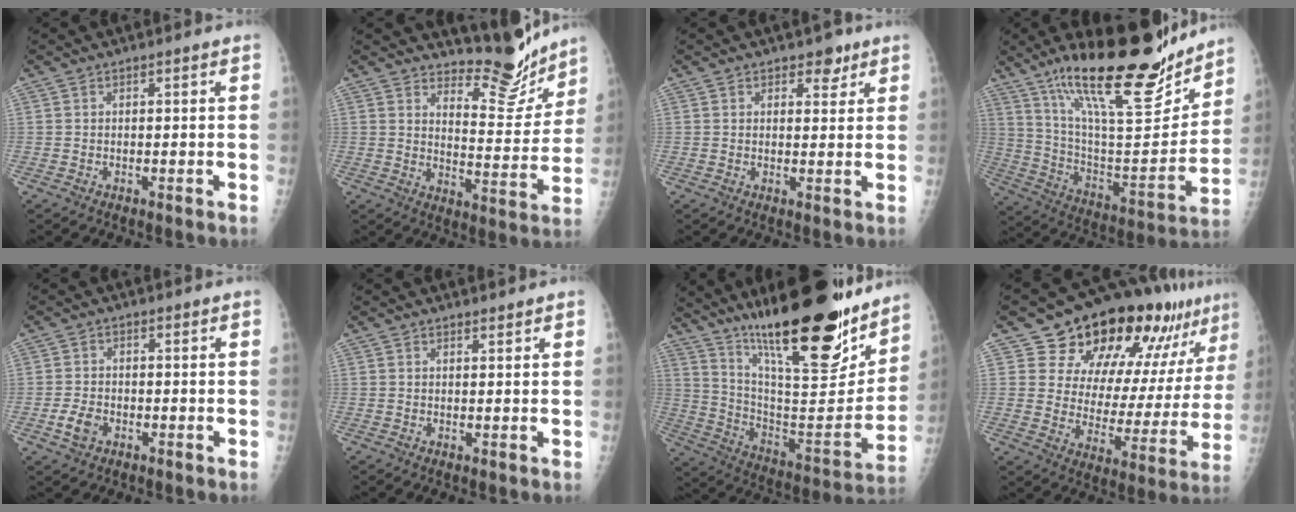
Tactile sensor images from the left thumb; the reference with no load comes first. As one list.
[{"total": 11.0, "force": [10.3, 3.1, 2.6], "torque": [-0.009, -0.095, 0.151]}, {"total": 3.4, "force": [2.2, 2.1, 1.5], "torque": [0.001, -0.011, 0.030]}, {"total": 27.6, "force": [19.8, 7.2, 17.8], "torque": [-0.252, -0.089, 0.329]}, {"total": 3.7, "force": [-1.4, 2.6, 2.2], "torque": [-0.040, 0.004, -0.025]}, {"total": 0.9, "force": [0.8, 0.2, 0.2], "torque": [-0.002, -0.007, 0.014]}, {"total": 30.2, "force": [21.1, 7.6, 20.2], "torque": [-0.286, -0.092, 0.344]}, {"total": 22.8, "force": [15.4, 10.4, 13.2], "torque": [-0.149, -0.059, 0.216]}]